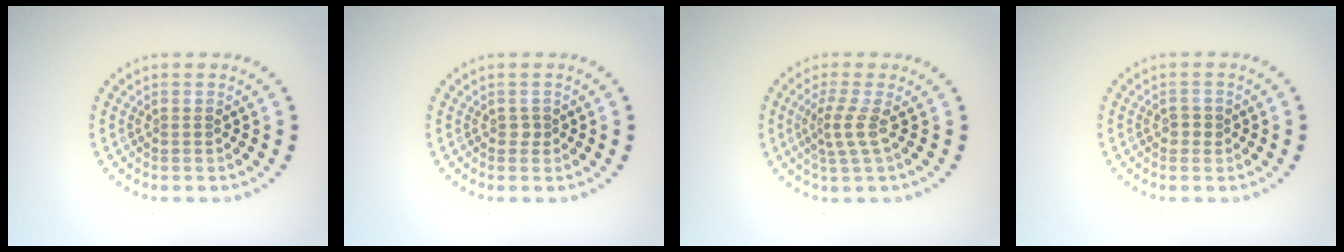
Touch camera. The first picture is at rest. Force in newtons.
{"total": 0.5, "press": 0.4, "slide": 0.3}
{"total": 2.2, "press": 1.5, "slide": 1.7}
{"total": 1.0, "press": 1.0, "slide": 0.2}